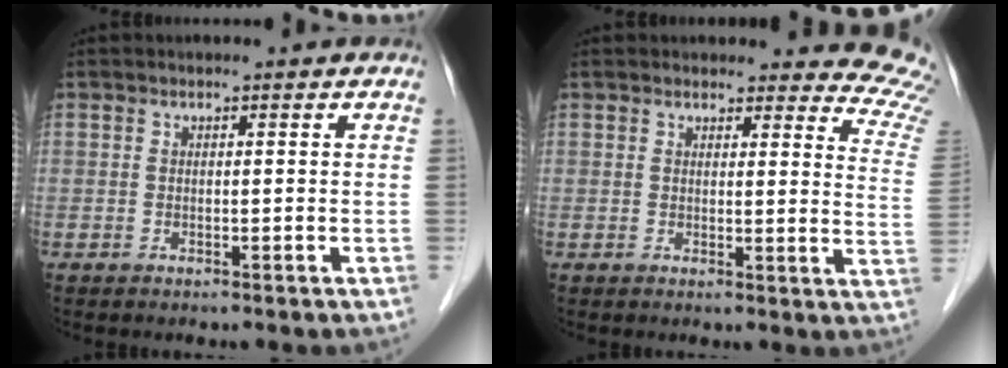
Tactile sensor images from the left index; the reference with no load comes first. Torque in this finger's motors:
{"motor_torque": [0.78, -1.04, 0.25, 0.03]}